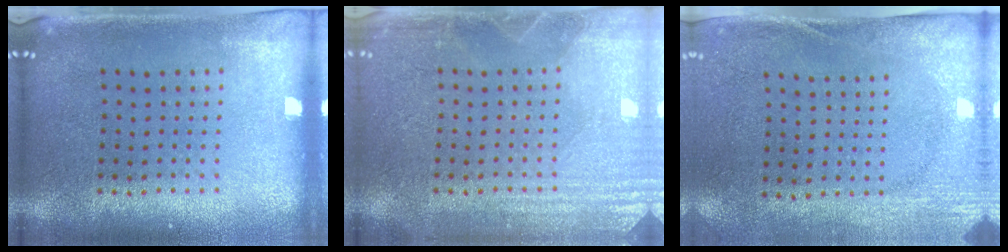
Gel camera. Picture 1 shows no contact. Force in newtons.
{"total": 3.4, "press": 3.4, "slide": 0.5}
{"total": 2.7, "press": 2.1, "slide": 1.7}